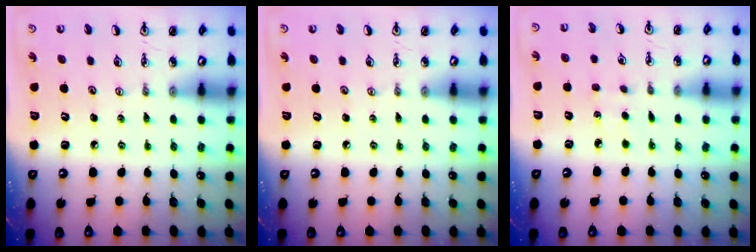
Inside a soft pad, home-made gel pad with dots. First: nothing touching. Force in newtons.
{"total": 0.0}
{"total": 1.4, "press": 1.4, "slide": 0.2}